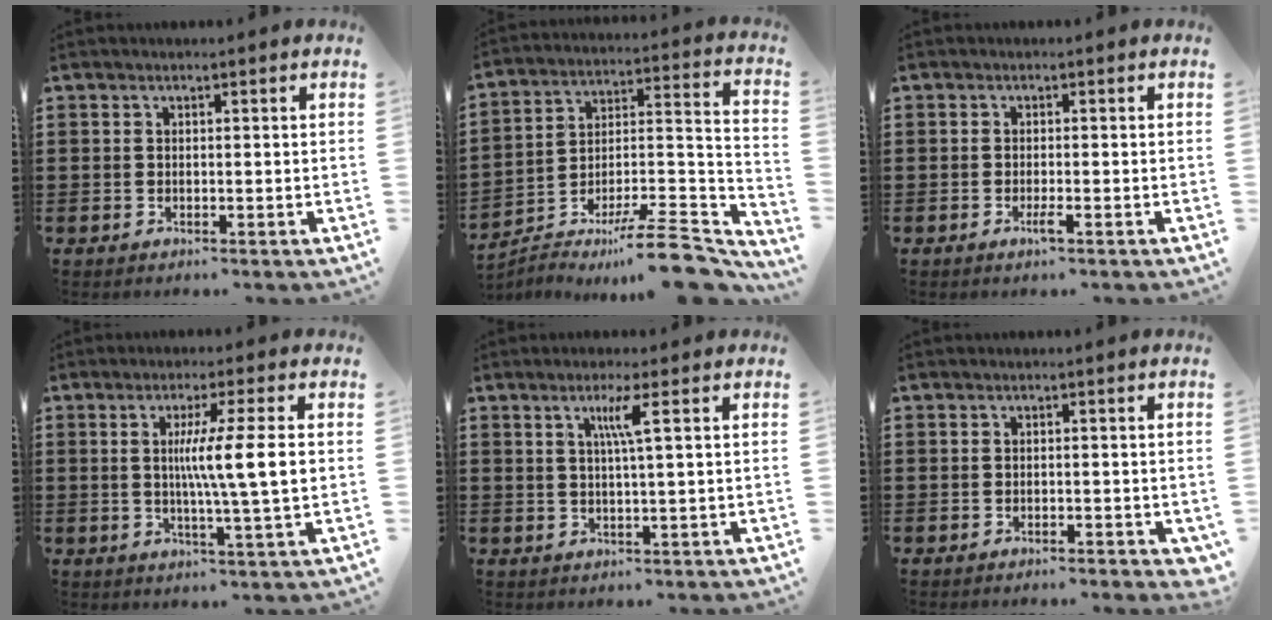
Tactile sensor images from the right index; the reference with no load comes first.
{"total": 10.4, "force": [-8.5, 1.8, 5.8], "torque": [-0.074, 0.028, -0.156]}
{"total": 1.6, "force": [-0.9, 0.1, 1.3], "torque": [-0.028, -0.004, -0.019]}
{"total": 8.3, "force": [0.7, -0.5, 8.3], "torque": [-0.151, -0.006, 0.003]}
{"total": 4.0, "force": [1.4, -0.6, 3.7], "torque": [-0.074, -0.005, 0.018]}
{"total": 0.6, "force": [-0.5, 0.1, 0.3], "torque": [-0.008, -0.004, -0.009]}